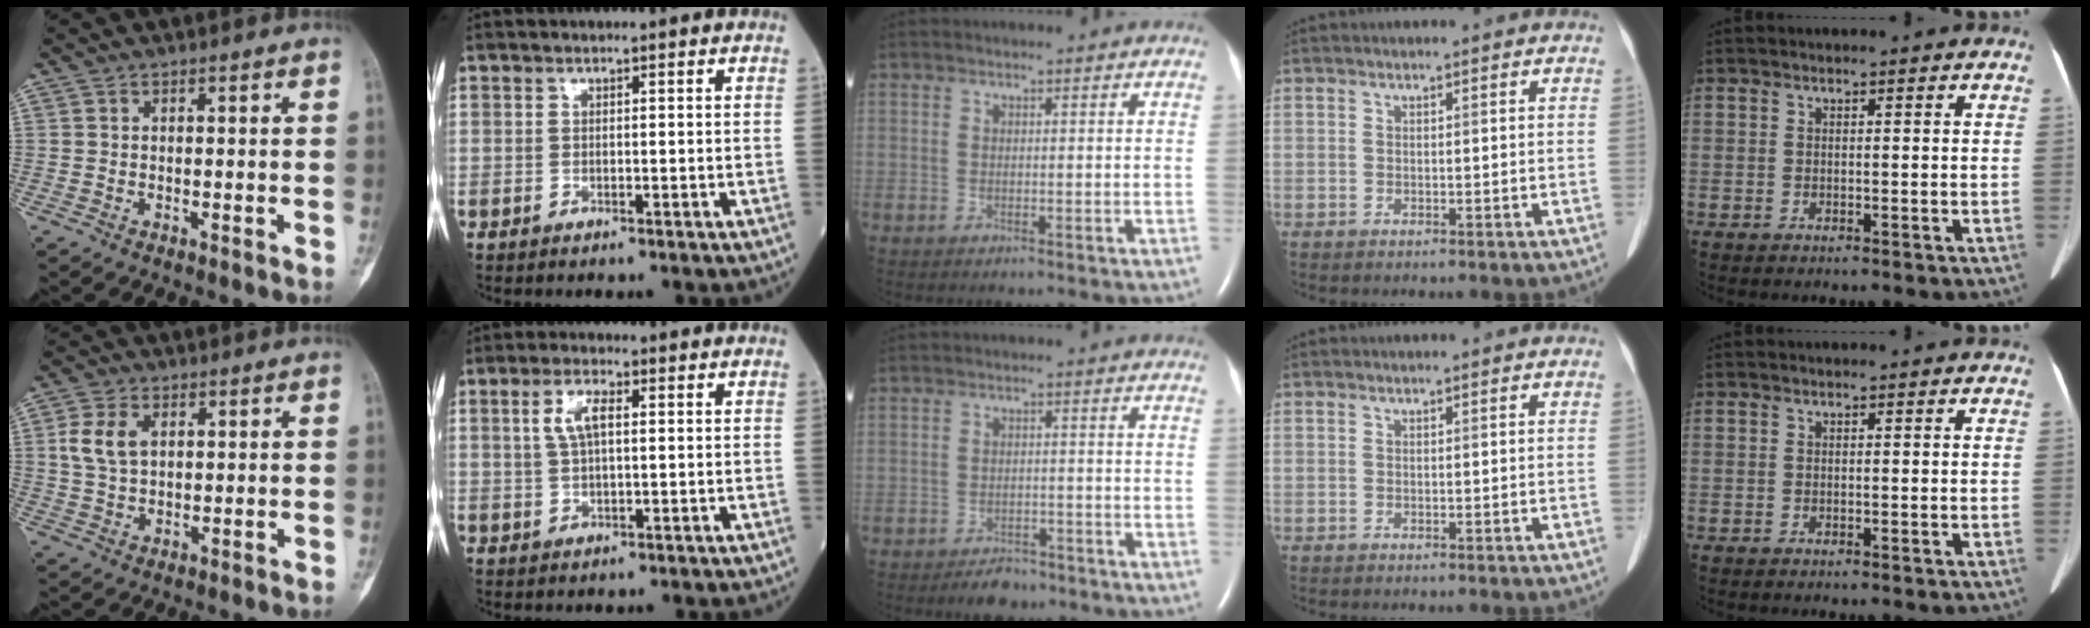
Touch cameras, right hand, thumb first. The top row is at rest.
{"thumb": {"total": 6.4, "force": [1.6, 4.1, 4.6], "torque": [-0.092, 0.002, 0.032]}, "index": {"total": 4.5, "force": [1.3, 1.4, 4.1], "torque": [-0.087, 0.009, 0.027]}, "middle": {"total": 3.7, "force": [-3.0, 1.7, 1.4], "torque": [-0.026, 0.001, -0.041]}}